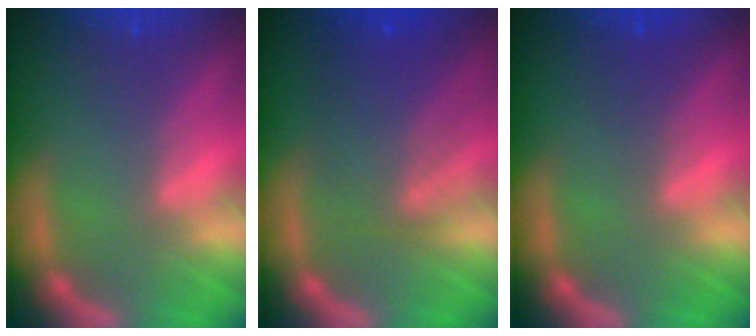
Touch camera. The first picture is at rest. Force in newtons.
{"total": 6.0}
{"total": 1.5}